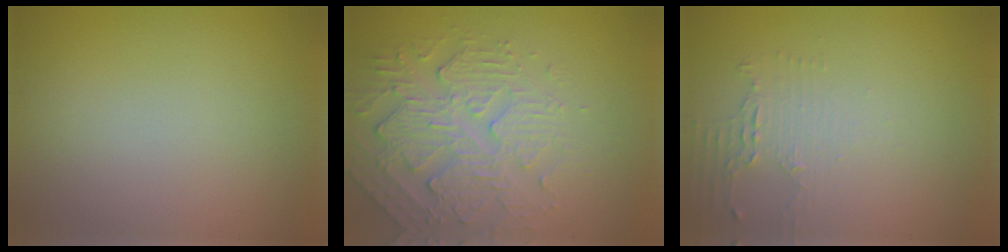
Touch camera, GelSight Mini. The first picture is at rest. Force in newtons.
{"total": 4.8, "press": 3.7, "slide": 3.1}
{"total": 2.0, "press": 1.4, "slide": 1.5}